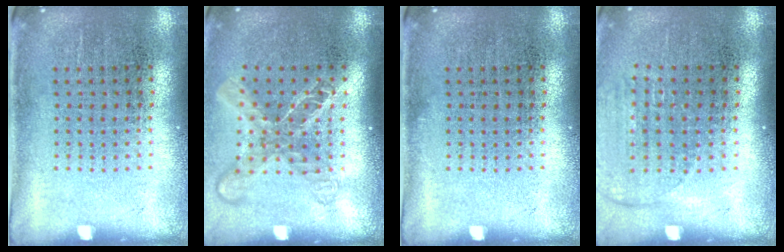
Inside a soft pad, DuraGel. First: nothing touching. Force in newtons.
{"total": 1.8, "press": 1.4, "slide": 1.2}
{"total": 0.0}
{"total": 1.4, "press": 1.2, "slide": 0.6}